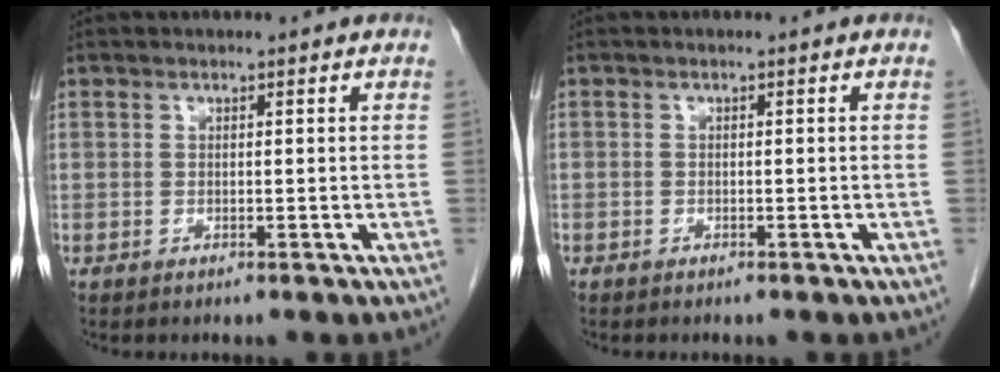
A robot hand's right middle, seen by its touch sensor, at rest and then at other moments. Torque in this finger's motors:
{"motor_torque": [1.00, -1.13, -0.26, -0.21]}